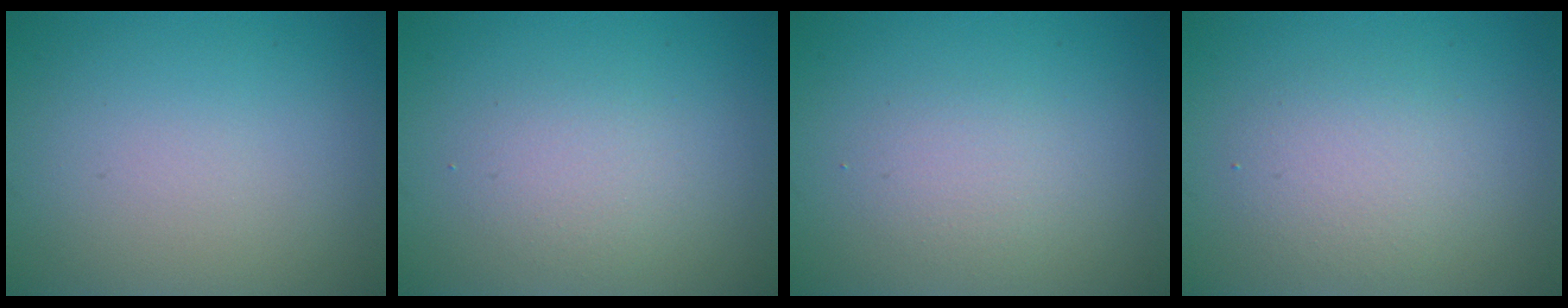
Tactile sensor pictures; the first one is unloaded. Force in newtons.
{"total": 1.9, "press": 1.9, "slide": 0.0}
{"total": 1.7, "press": 1.7, "slide": 0.1}
{"total": 2.8, "press": 2.8, "slide": 0.1}